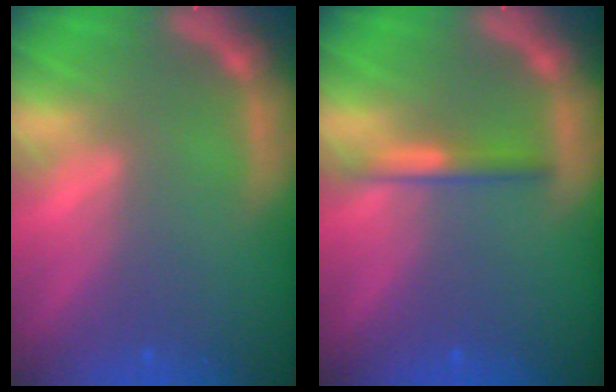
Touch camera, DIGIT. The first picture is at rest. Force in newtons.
{"total": 1.9}